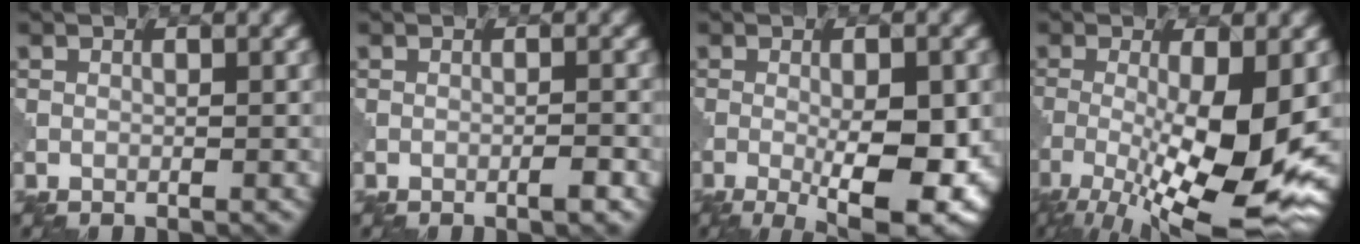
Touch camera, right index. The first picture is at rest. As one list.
[{"total": 1.1, "force": [-0.6, 0.1, 0.9], "torque": [-0.014, 0.003, -0.013]}, {"total": 9.2, "force": [-2.1, 2.7, 8.6], "torque": [-0.135, -0.018, -0.024]}, {"total": 11.2, "force": [-3.2, 2.8, 10.4], "torque": [-0.184, -0.020, -0.048]}]